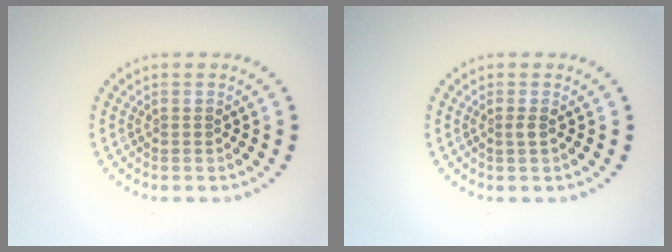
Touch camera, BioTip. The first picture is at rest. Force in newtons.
{"total": 0.7, "press": 0.4, "slide": 0.5}